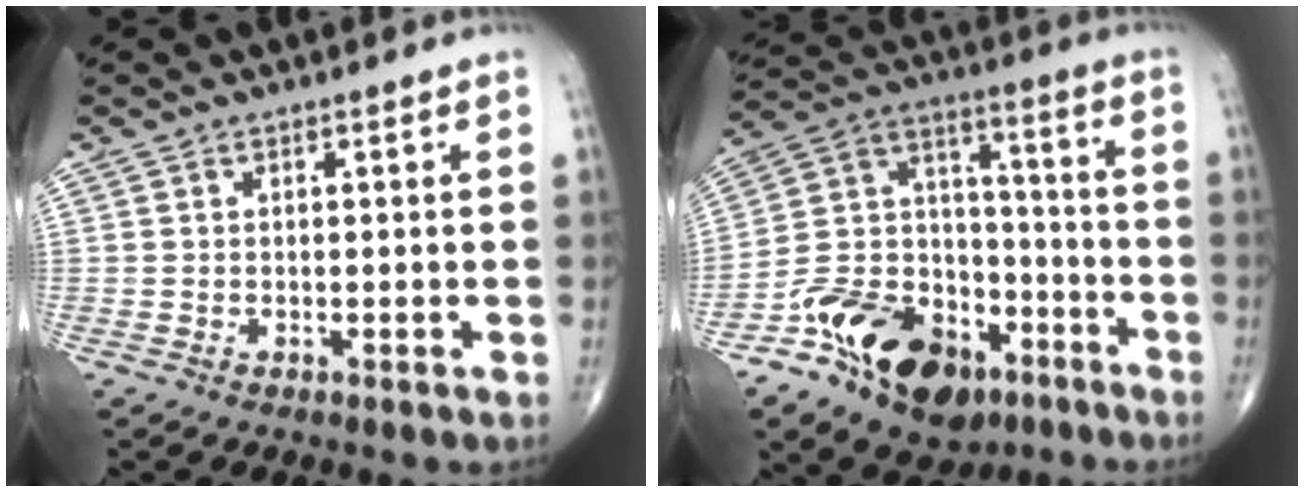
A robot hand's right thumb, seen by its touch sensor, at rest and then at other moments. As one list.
[{"total": 20.9, "force": [-12.0, 12.6, 11.7], "torque": [-0.168, 0.087, -0.202]}]